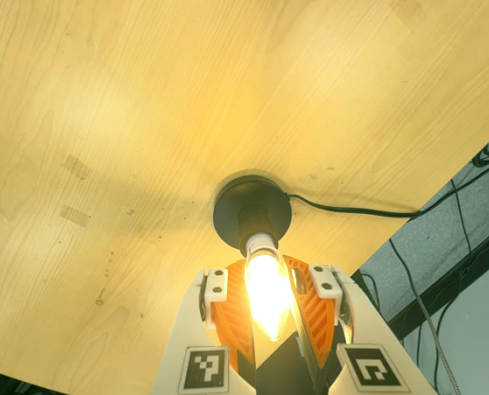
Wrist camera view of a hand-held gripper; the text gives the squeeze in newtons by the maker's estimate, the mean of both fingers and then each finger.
{"total": 14.6, "left": 13.3, "right": 15.8}